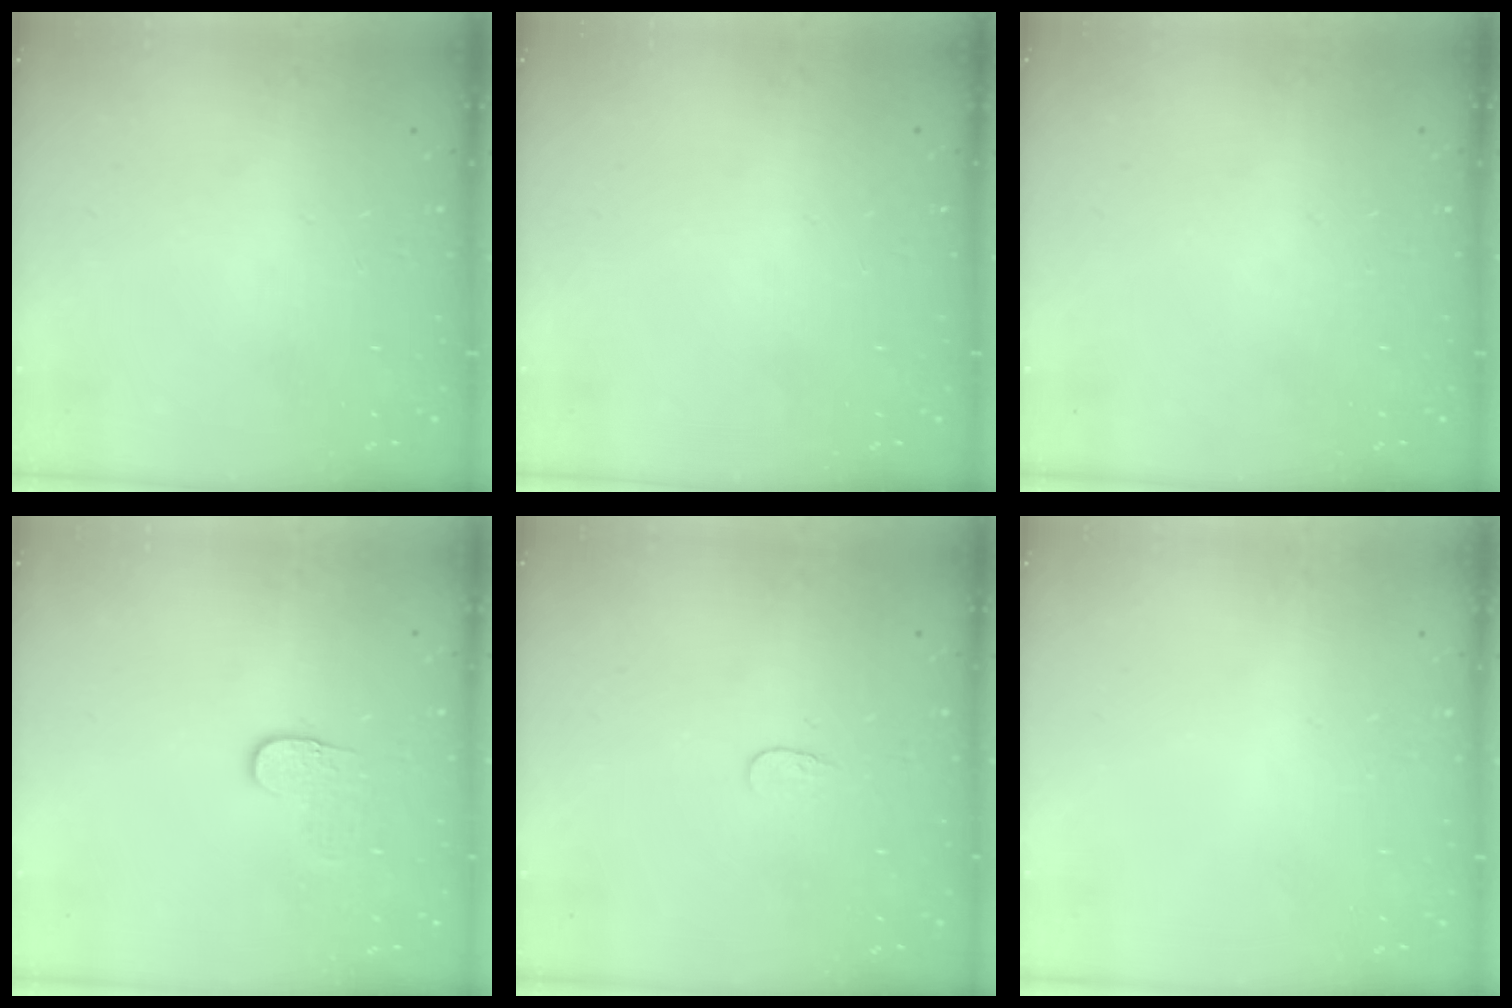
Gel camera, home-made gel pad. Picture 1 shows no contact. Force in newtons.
{"total": 0.0}
{"total": 0.0}
{"total": 3.6, "press": 3.6, "slide": 0.4}
{"total": 3.8, "press": 3.7, "slide": 0.4}
{"total": 0.0}